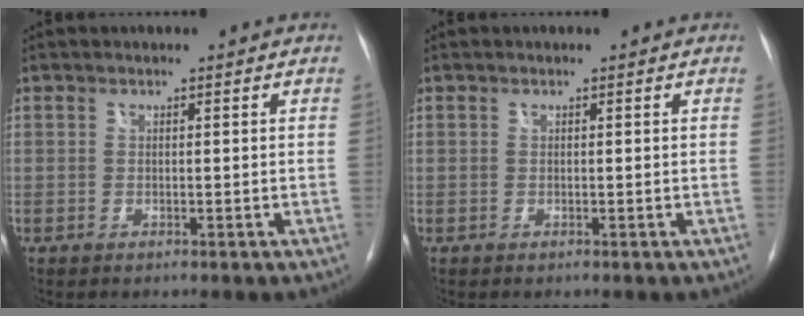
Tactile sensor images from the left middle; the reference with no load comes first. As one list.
[{"total": 0.0}]